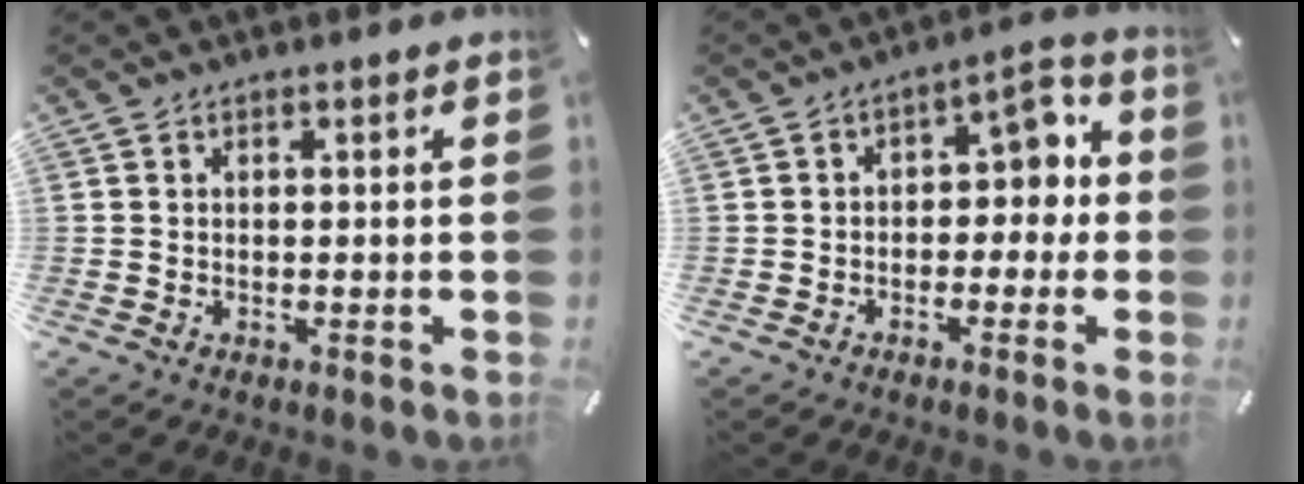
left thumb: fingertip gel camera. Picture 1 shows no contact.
{"total": 6.9, "force": [0.2, 4.8, 4.9], "torque": [-0.056, -0.002, -0.008]}